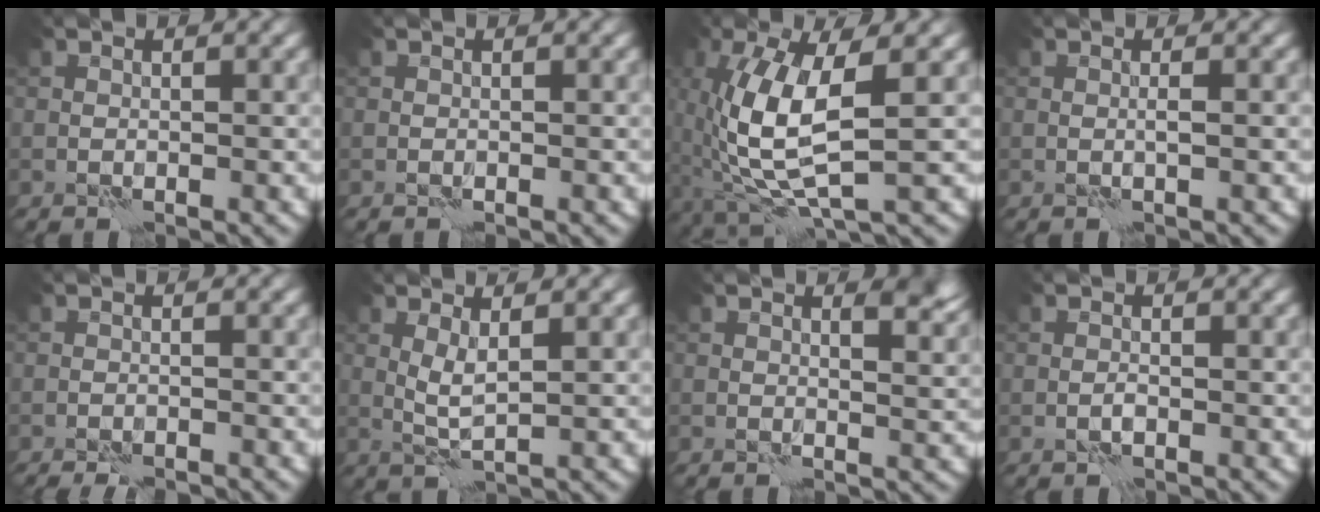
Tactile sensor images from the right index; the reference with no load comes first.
{"total": 0.0}
{"total": 8.0, "force": [0.0, 2.8, 7.4], "torque": [-0.170, 0.001, 0.004]}
{"total": 0.7, "force": [0.0, 0.0, 0.7], "torque": [-0.013, 0.004, -0.002]}
{"total": 2.7, "force": [-2.5, 0.5, 1.0], "torque": [-0.015, 0.003, -0.038]}
{"total": 2.0, "force": [0.6, 0.4, 1.9], "torque": [-0.044, 0.002, 0.014]}
{"total": 2.5, "force": [1.5, 0.8, 1.8], "torque": [-0.021, -0.004, 0.024]}
{"total": 0.7, "force": [-0.3, 0.1, 0.6], "torque": [-0.013, 0.001, -0.008]}